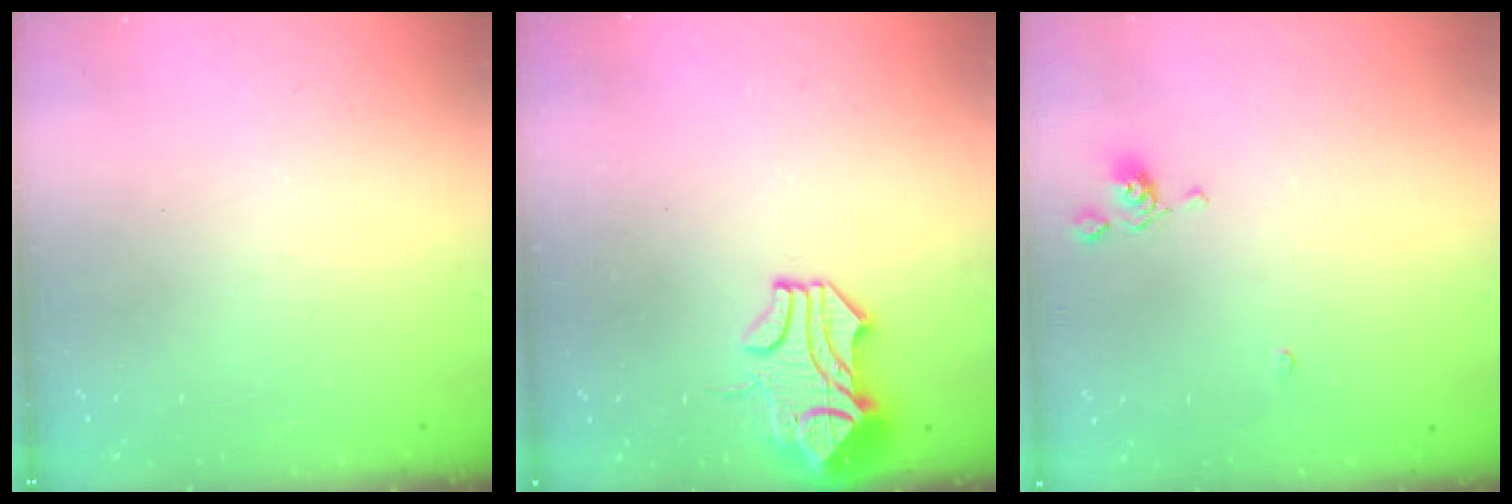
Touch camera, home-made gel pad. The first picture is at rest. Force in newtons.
{"total": 1.6, "press": 0.9, "slide": 1.3}
{"total": 4.8, "press": 4.8, "slide": 0.3}